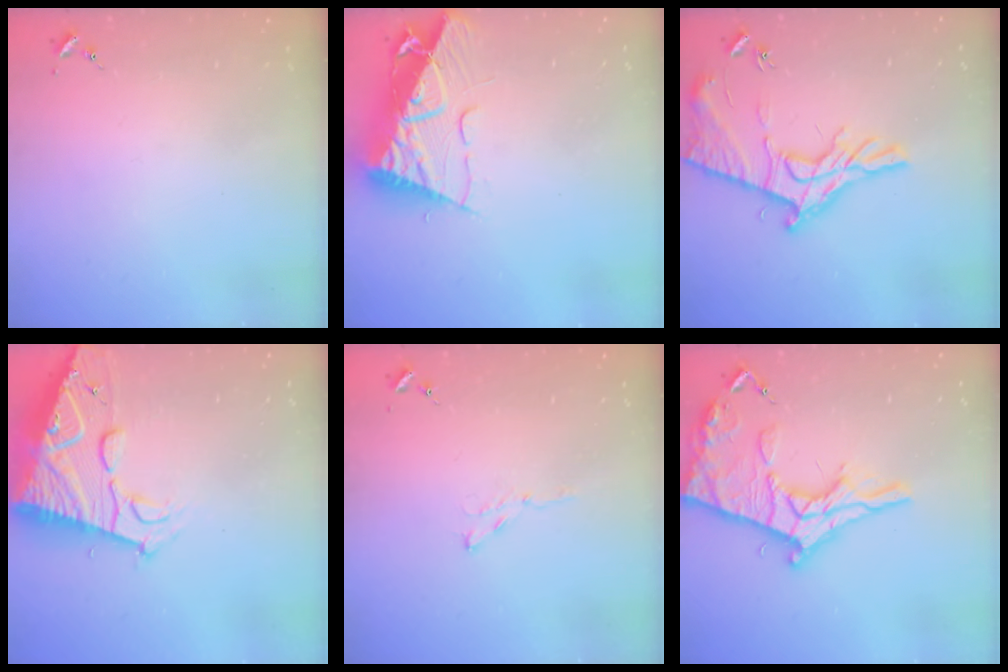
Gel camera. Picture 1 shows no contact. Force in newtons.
{"total": 13.6, "press": 13.6, "slide": 1.1}
{"total": 17.4, "press": 17.3, "slide": 0.9}
{"total": 18.3, "press": 18.2, "slide": 1.7}
{"total": 3.5, "press": 3.5, "slide": 0.4}
{"total": 21.2, "press": 21.2, "slide": 1.8}